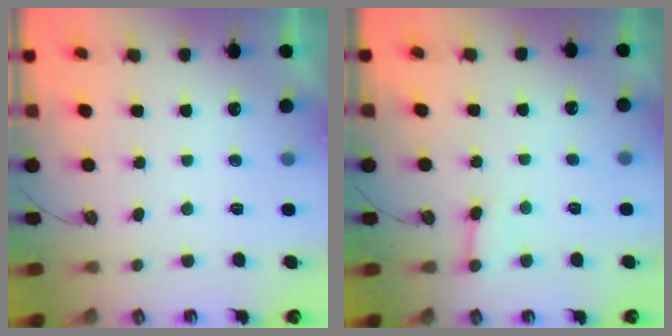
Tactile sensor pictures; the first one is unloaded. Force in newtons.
{"total": 3.0, "press": 2.9, "slide": 0.3}